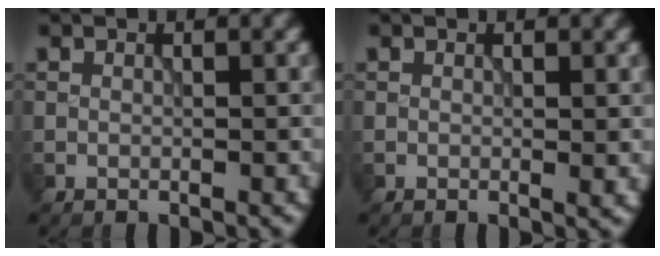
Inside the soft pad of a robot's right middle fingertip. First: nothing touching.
{"total": 0.6, "force": [0.1, 0.1, 0.6], "torque": [-0.006, -0.003, 0.000]}